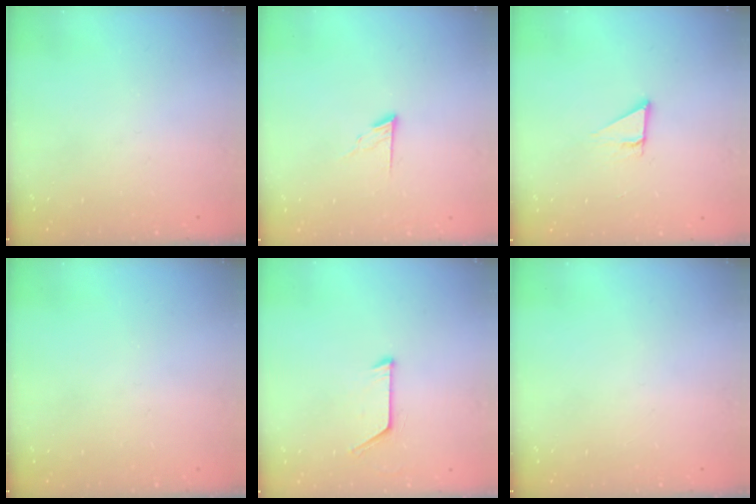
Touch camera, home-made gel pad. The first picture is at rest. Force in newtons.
{"total": 5.7, "press": 5.7, "slide": 0.6}
{"total": 3.1, "press": 2.4, "slide": 1.9}
{"total": 0.0}
{"total": 6.9, "press": 6.9, "slide": 0.7}
{"total": 0.0}